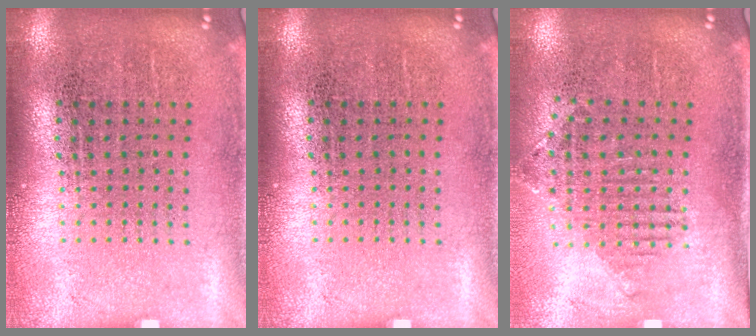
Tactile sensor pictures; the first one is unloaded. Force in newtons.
{"total": 0.0}
{"total": 1.1, "press": 0.9, "slide": 0.5}